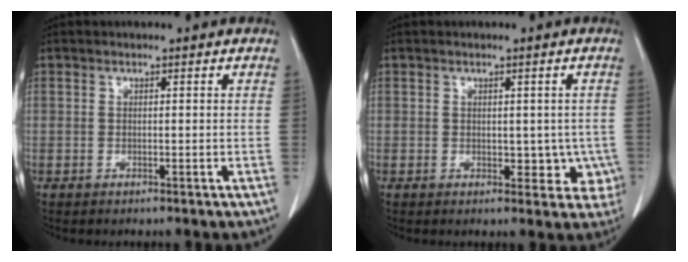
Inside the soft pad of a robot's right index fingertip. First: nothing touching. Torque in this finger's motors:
{"motor_torque": [0.09, -0.02, -0.01, -0.01]}